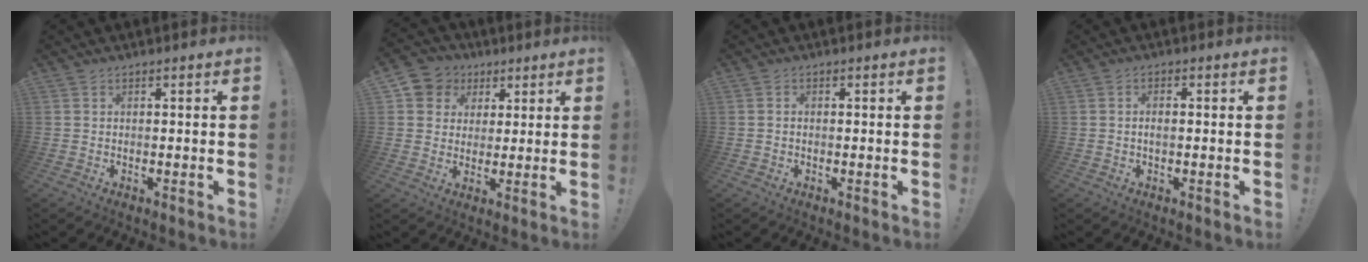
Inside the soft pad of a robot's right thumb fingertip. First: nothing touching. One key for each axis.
{"total": 8.4, "fx": 2.9, "fy": 7.7, "fz": 1.8, "tx": -0.024, "ty": -0.015, "tz": 0.060}
{"total": 0.7, "fx": -0.4, "fy": 0.4, "fz": 0.4, "tx": -0.012, "ty": 0.002, "tz": -0.006}
{"total": 1.9, "fx": -0.4, "fy": 0.8, "fz": 1.7, "tx": -0.035, "ty": 0.007, "tz": -0.007}